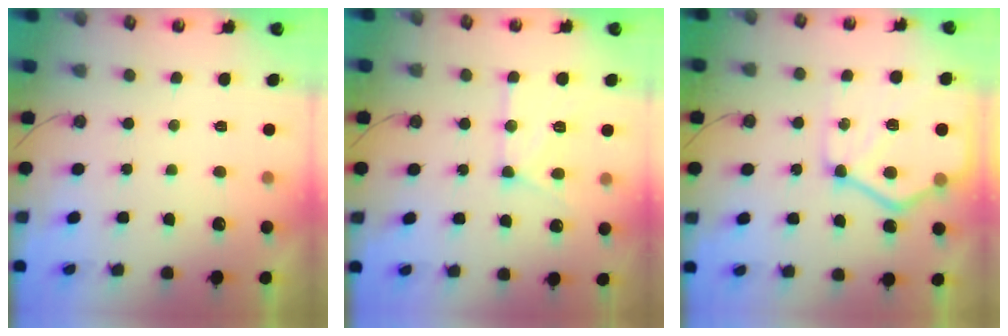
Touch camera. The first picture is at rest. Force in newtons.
{"total": 13.3, "press": 13.3, "slide": 1.1}
{"total": 16.5, "press": 16.4, "slide": 1.8}